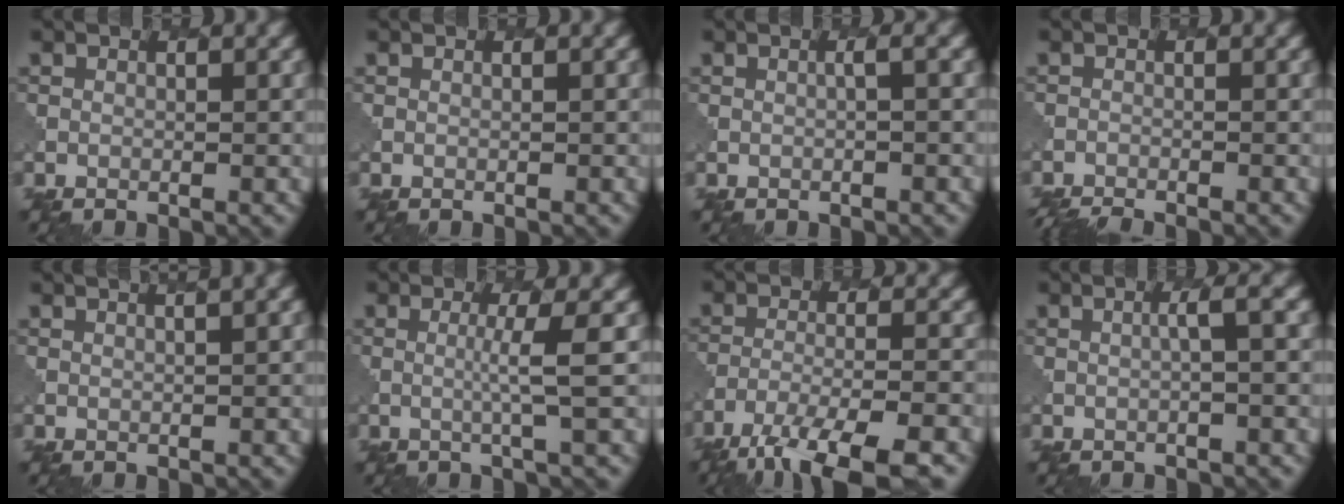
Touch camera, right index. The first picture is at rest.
{"total": 0.0}
{"total": 1.4, "force": [0.0, 0.4, 1.4], "torque": [-0.010, 0.007, -0.005]}
{"total": 3.9, "force": [-3.8, 0.5, 0.9], "torque": [-0.019, -0.016, -0.057]}
{"total": 3.9, "force": [1.8, 1.3, 3.1], "torque": [-0.017, 0.008, 0.011]}
{"total": 2.3, "force": [0.5, 0.1, 2.3], "torque": [-0.041, -0.005, 0.003]}
{"total": 8.7, "force": [-6.5, 1.8, 5.4], "torque": [-0.090, -0.016, -0.107]}
{"total": 2.4, "force": [0.3, 0.5, 2.3], "torque": [-0.025, 0.009, -0.002]}